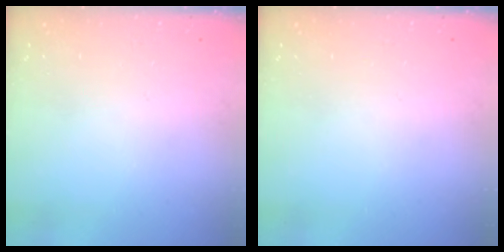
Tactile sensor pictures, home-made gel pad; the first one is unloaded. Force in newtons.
{"total": 0.0}